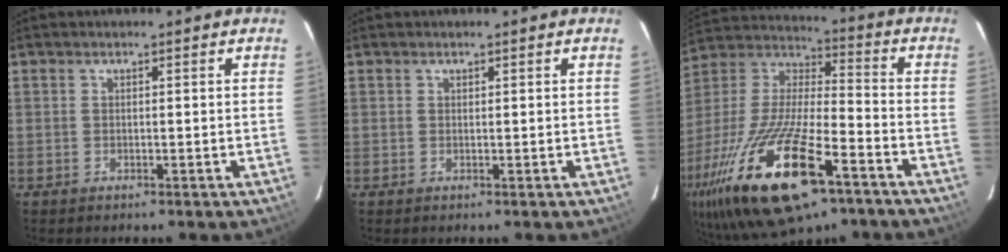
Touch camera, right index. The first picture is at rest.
{"total": 0.0}
{"total": 28.2, "force": [-15.2, 9.1, 21.9], "torque": [-0.436, -0.057, -0.271]}